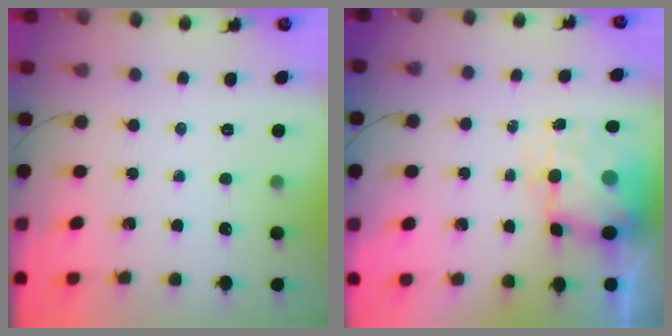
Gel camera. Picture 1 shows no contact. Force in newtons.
{"total": 7.8, "press": 7.6, "slide": 1.7}